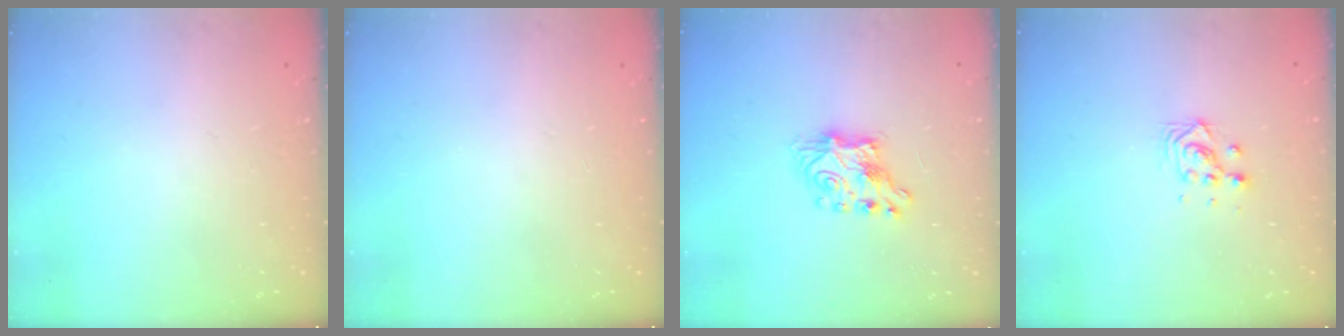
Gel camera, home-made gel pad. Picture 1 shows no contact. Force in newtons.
{"total": 0.0}
{"total": 7.2, "press": 7.2, "slide": 0.4}
{"total": 4.5, "press": 4.5, "slide": 0.2}